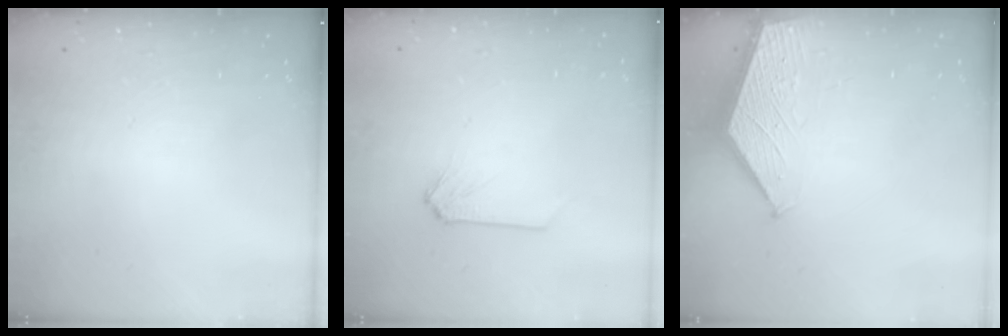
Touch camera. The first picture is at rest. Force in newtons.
{"total": 0.0}
{"total": 1.5, "press": 1.5, "slide": 0.2}